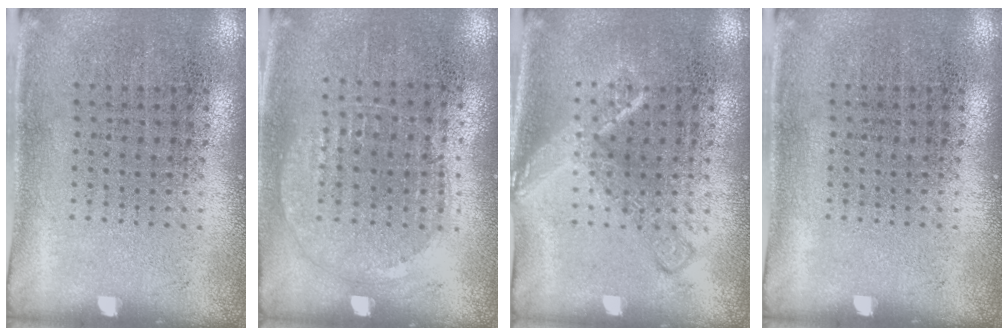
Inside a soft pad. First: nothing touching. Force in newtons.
{"total": 0.9, "press": 0.9, "slide": 0.3}
{"total": 2.1, "press": 2.1, "slide": 0.3}
{"total": 0.0}